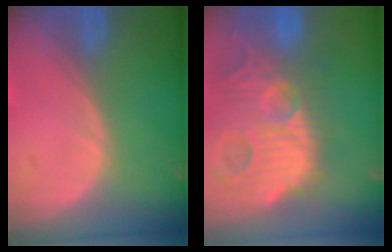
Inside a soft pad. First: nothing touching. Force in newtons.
{"total": 14.8, "press": 12.6, "slide": 7.6}